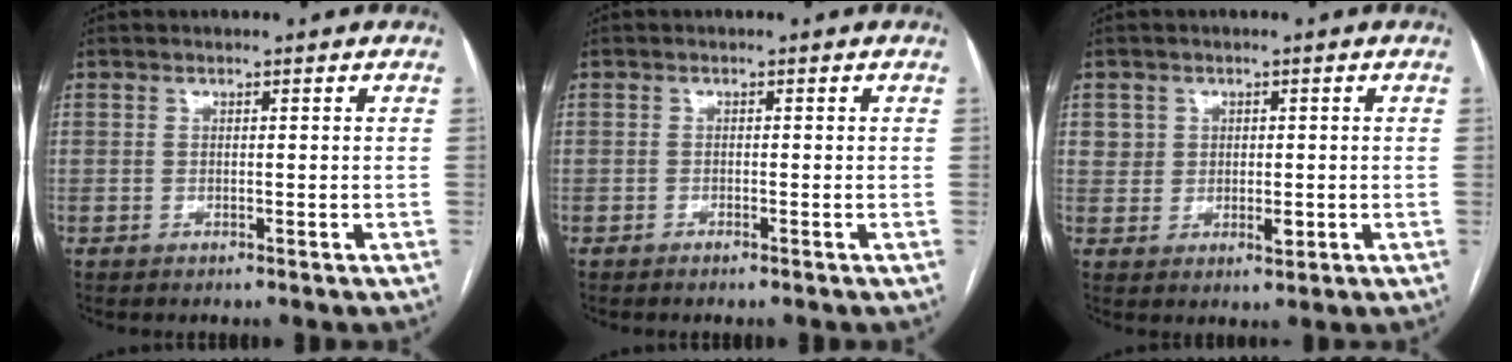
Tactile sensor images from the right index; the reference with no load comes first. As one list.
[{"total": 0.7, "force": [-0.6, 0.1, 0.3], "torque": [-0.010, -0.001, -0.009]}, {"total": 3.5, "force": [0.4, 3.0, 1.6], "torque": [-0.019, 0.002, 0.010]}]